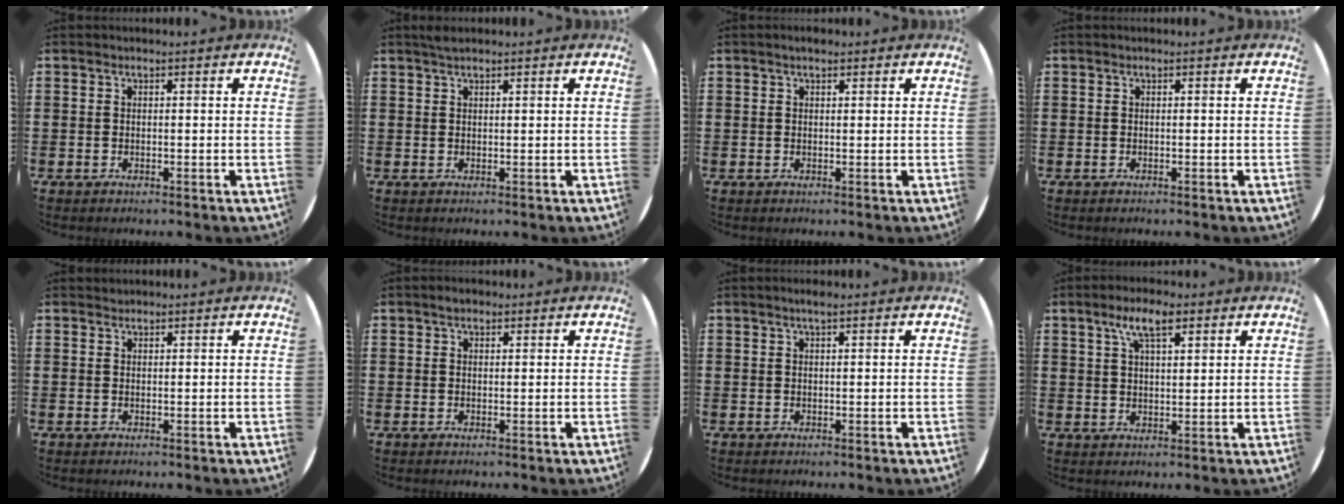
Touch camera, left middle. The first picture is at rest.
{"total": 1.3, "force": [1.1, 0.3, 0.6], "torque": [-0.012, 0.003, 0.020]}
{"total": 1.0, "force": [0.7, 0.4, 0.5], "torque": [-0.010, 0.005, 0.012]}
{"total": 0.0}
{"total": 0.5, "force": [0.5, 0.1, -0.1], "torque": [0.003, 0.004, 0.009]}
{"total": 1.3, "force": [1.0, 0.5, 0.5], "torque": [-0.003, 0.002, 0.017]}
{"total": 1.2, "force": [0.8, 0.1, 0.8], "torque": [-0.017, 0.003, 0.014]}
{"total": 5.6, "force": [3.6, 2.0, 3.9], "torque": [-0.077, 0.006, 0.061]}